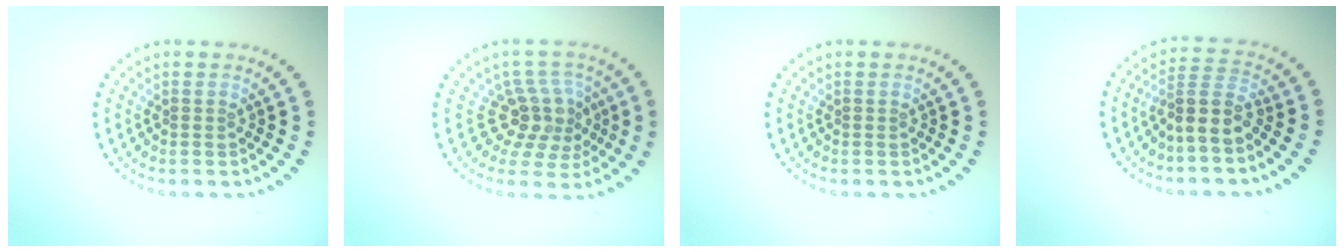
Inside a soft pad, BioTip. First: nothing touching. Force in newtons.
{"total": 3.8, "press": 2.8, "slide": 2.6}
{"total": 0.0}
{"total": 3.3, "press": 2.6, "slide": 2.1}